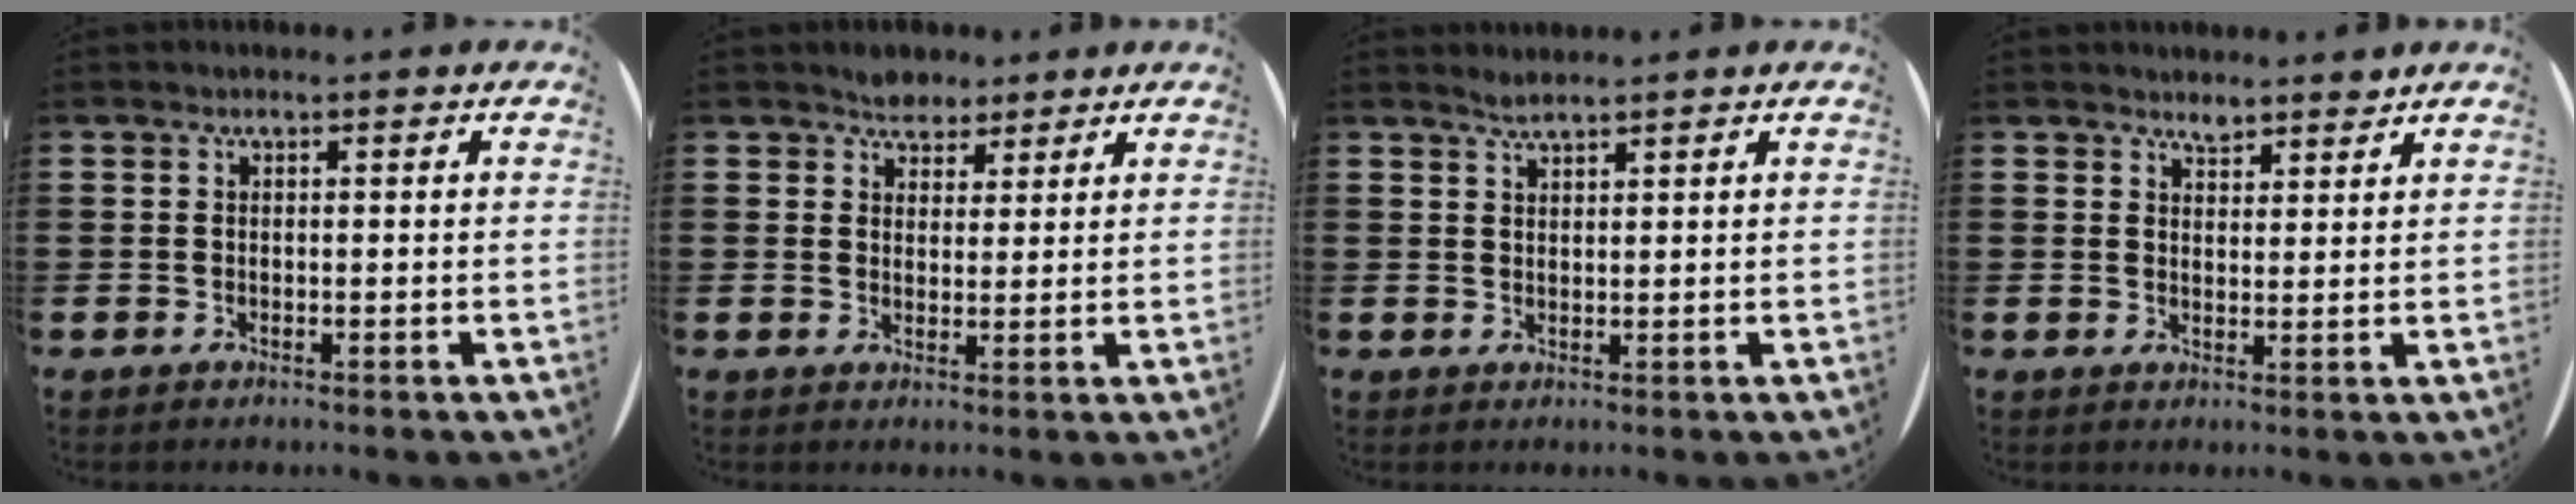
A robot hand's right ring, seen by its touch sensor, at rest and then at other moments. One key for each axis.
{"total": 2.9, "fx": 2.5, "fy": 1.4, "fz": 0.0, "tx": -0.010, "ty": 0.005, "tz": 0.049}
{"total": 1.3, "fx": 1.3, "fy": -0.2, "fz": 0.0, "tx": 0.000, "ty": -0.003, "tz": 0.025}
{"total": 2.4, "fx": 2.4, "fy": 0.3, "fz": 0.0, "tx": -0.005, "ty": -0.008, "tz": 0.045}